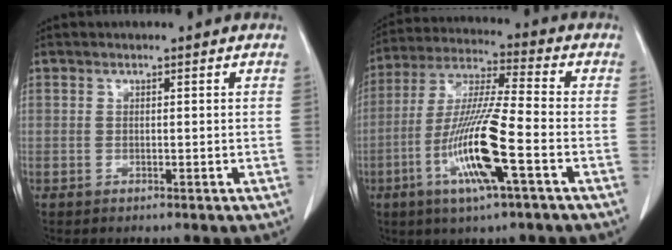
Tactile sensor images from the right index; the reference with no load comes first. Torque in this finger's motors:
{"motor_torque": [2.00, -0.14, 0.46, 0.21]}